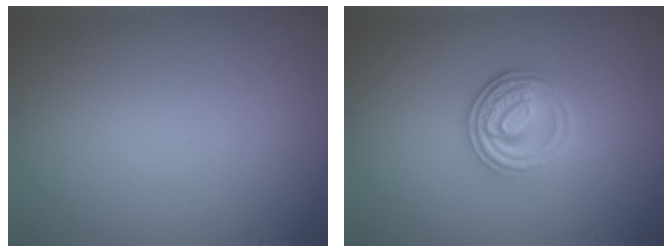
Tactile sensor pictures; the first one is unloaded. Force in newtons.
{"total": 3.9, "press": 3.1, "slide": 2.3}